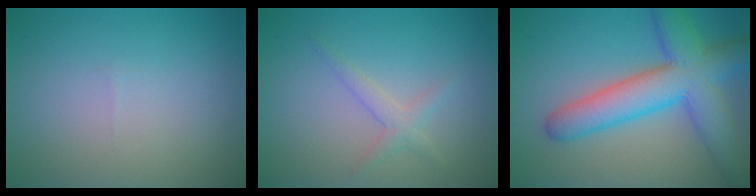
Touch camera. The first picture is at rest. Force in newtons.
{"total": 1.6, "press": 1.6, "slide": 0.1}
{"total": 8.7, "press": 8.7, "slide": 0.2}